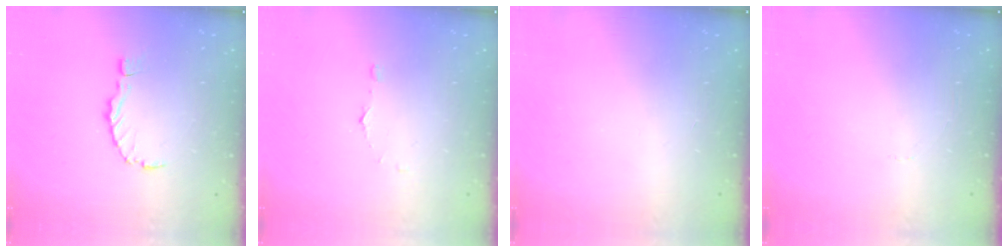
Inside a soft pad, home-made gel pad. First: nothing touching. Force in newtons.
{"total": 3.4, "press": 3.4, "slide": 0.3}
{"total": 1.6, "press": 1.5, "slide": 0.3}
{"total": 0.0}